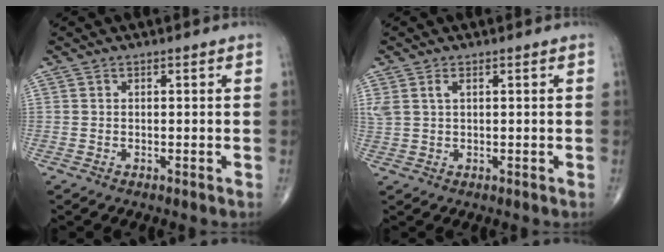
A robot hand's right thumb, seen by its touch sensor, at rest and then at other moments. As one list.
[{"total": 2.8, "force": [1.2, 1.5, 2.1], "torque": [-0.060, 0.012, 0.031]}]